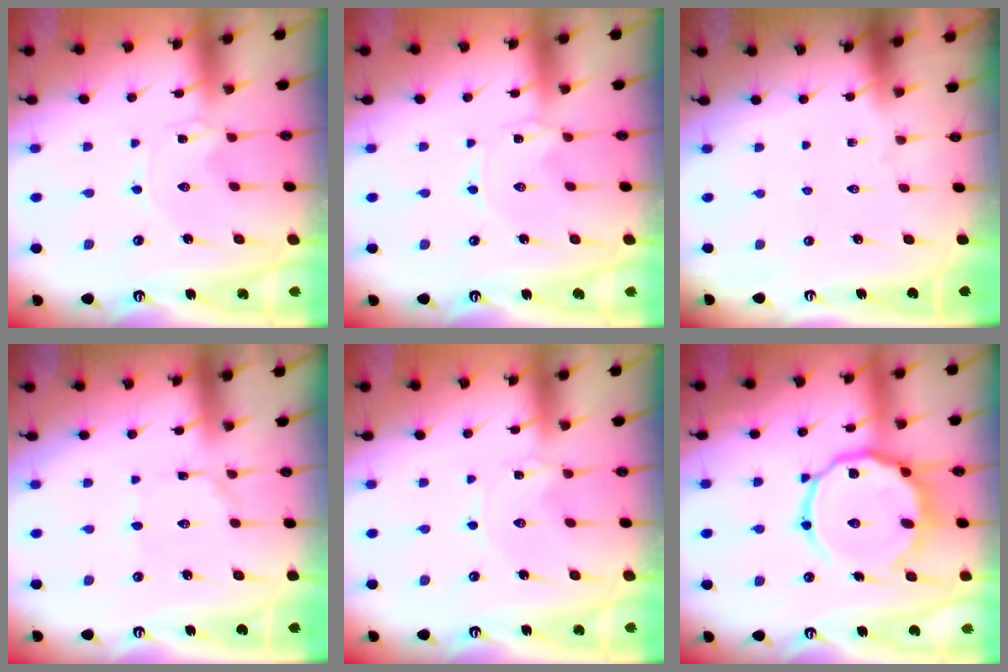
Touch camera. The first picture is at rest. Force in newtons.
{"total": 0.0}
{"total": 0.0}
{"total": 0.9, "press": 0.9, "slide": 0.1}
{"total": 0.0}
{"total": 15.5, "press": 15.4, "slide": 1.4}